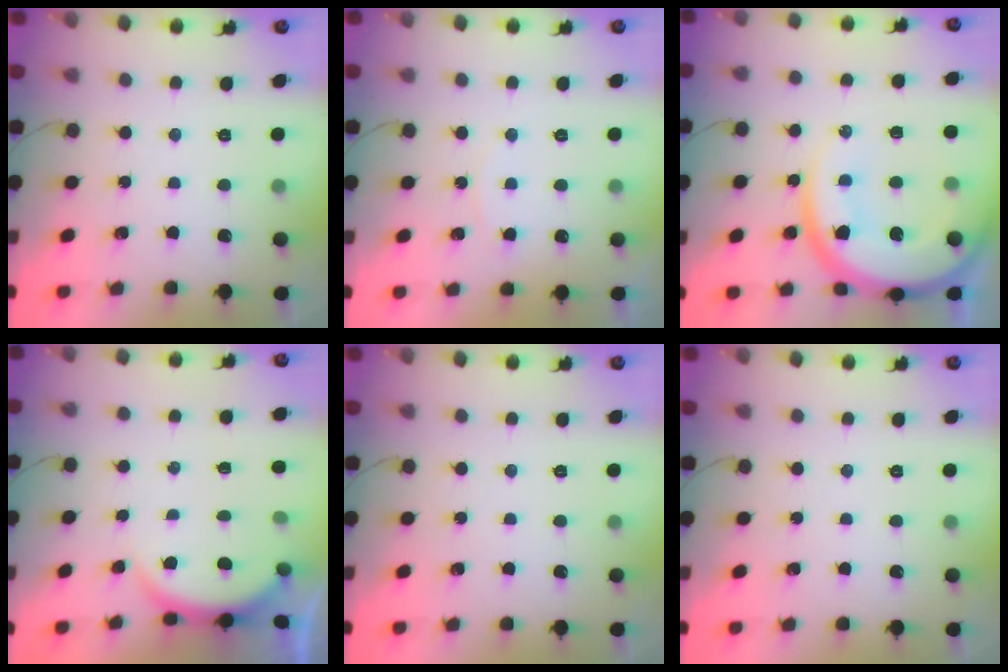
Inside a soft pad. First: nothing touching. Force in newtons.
{"total": 3.0, "press": 3.0, "slide": 0.4}
{"total": 18.8, "press": 18.6, "slide": 2.2}
{"total": 2.9, "press": 2.8, "slide": 0.6}
{"total": 0.0}
{"total": 0.0}